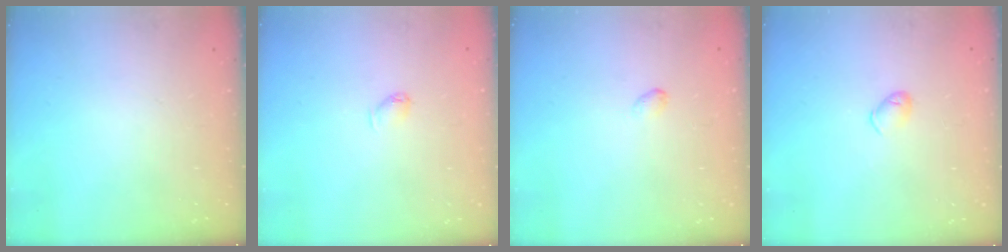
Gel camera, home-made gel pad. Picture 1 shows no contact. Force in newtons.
{"total": 4.1, "press": 4.0, "slide": 0.8}
{"total": 2.7, "press": 2.7, "slide": 0.5}
{"total": 4.4, "press": 4.3, "slide": 0.9}